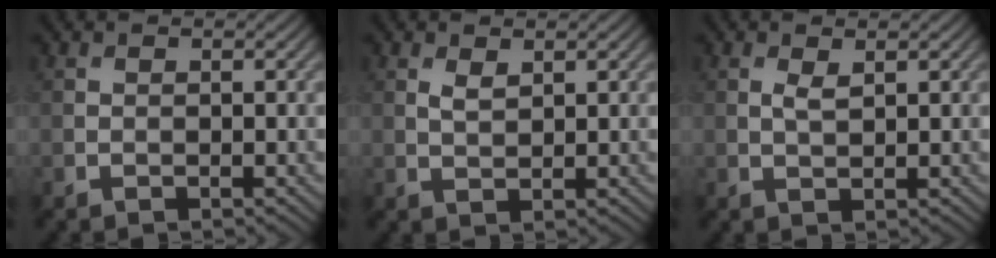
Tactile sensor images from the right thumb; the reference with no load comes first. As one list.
[{"total": 1.6, "force": [0.9, 0.7, 1.1], "torque": [-0.028, -0.003, 0.022]}, {"total": 1.5, "force": [0.6, 0.5, 1.3], "torque": [-0.031, -0.003, 0.015]}]